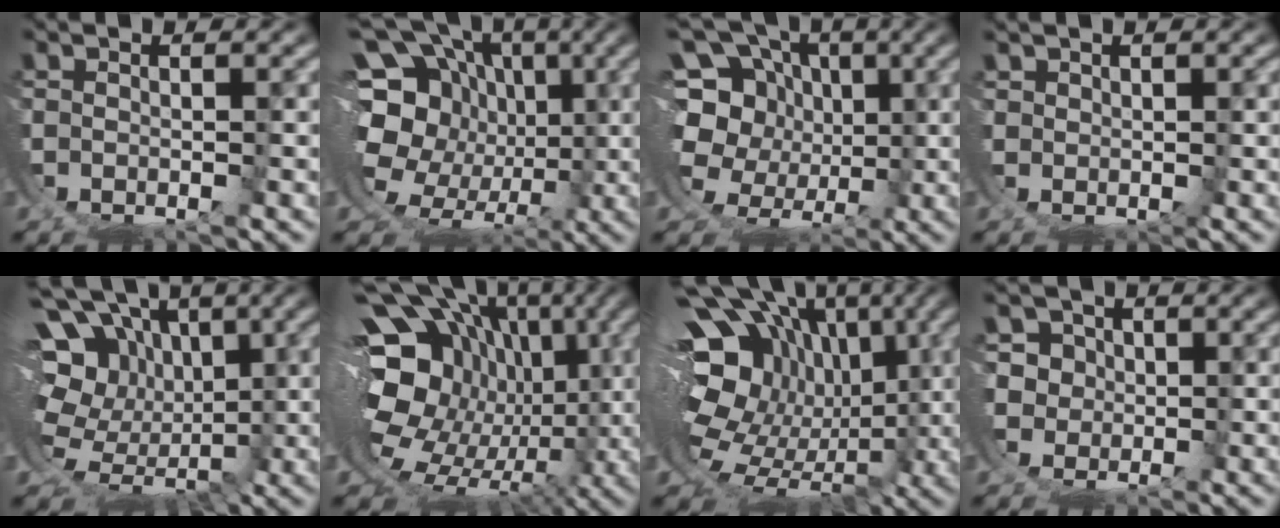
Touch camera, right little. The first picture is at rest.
{"total": 16.6, "force": [1.1, 13.2, 10.0], "torque": [-0.181, -0.041, 0.026]}
{"total": 13.4, "force": [1.7, 10.4, 8.3], "torque": [-0.158, -0.031, 0.032]}
{"total": 1.0, "force": [1.0, -0.1, 0.0], "torque": [-0.003, 0.002, 0.026]}
{"total": 13.7, "force": [1.7, 10.2, 9.1], "torque": [-0.173, -0.041, 0.043]}
{"total": 19.0, "force": [0.8, 13.8, 13.0], "torque": [-0.235, -0.051, 0.026]}
{"total": 17.7, "force": [1.3, 13.0, 12.0], "torque": [-0.215, -0.044, 0.031]}
{"total": 6.3, "force": [1.0, 5.8, 2.4], "torque": [-0.078, -0.023, 0.023]}